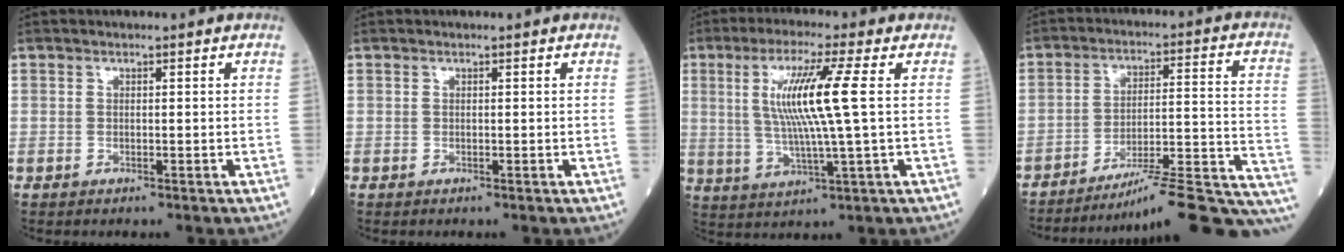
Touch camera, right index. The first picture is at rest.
{"total": 0.0}
{"total": 10.4, "force": [1.9, -0.9, 10.2], "torque": [-0.203, -0.001, 0.037]}
{"total": 19.7, "force": [-16.8, 0.2, 10.3], "torque": [-0.078, 0.026, -0.240]}